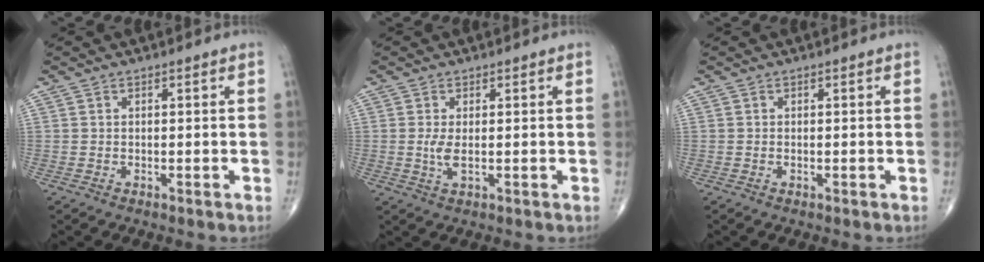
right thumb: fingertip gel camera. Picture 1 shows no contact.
{"total": 2.6, "force": [0.0, 0.9, 2.5], "torque": [-0.061, -0.009, 0.002]}
{"total": 0.0}